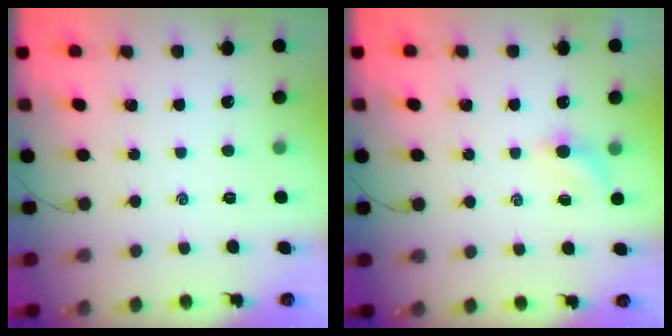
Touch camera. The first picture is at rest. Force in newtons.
{"total": 3.5, "press": 3.4, "slide": 0.9}